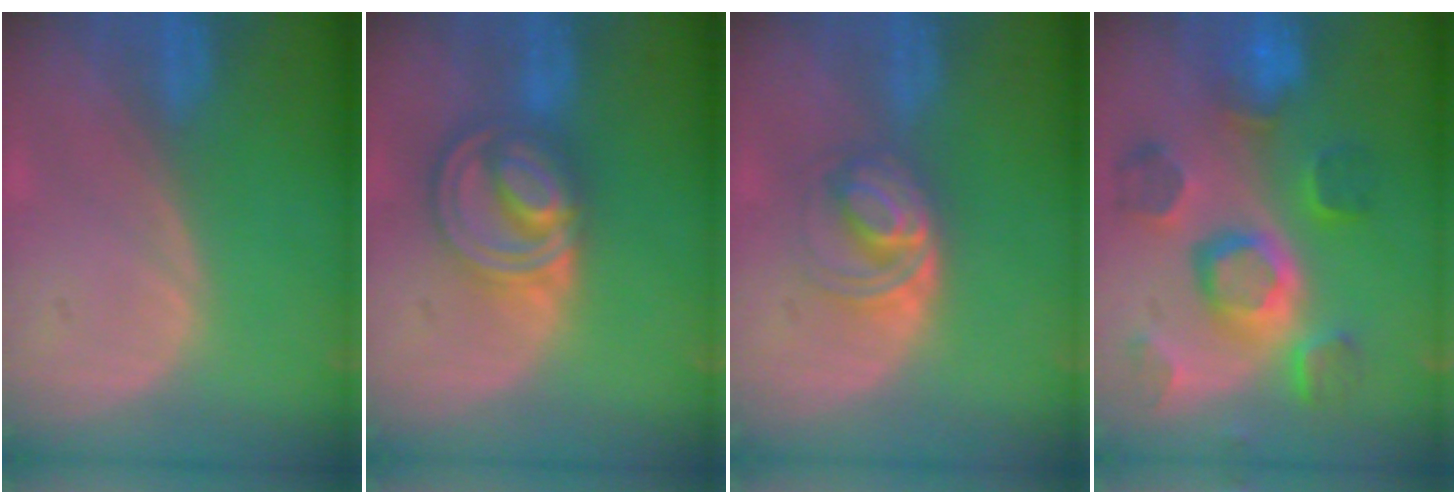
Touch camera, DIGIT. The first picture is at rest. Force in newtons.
{"total": 8.6, "press": 7.3, "slide": 4.6}
{"total": 5.2, "press": 5.0, "slide": 1.2}
{"total": 11.3, "press": 10.0, "slide": 5.3}